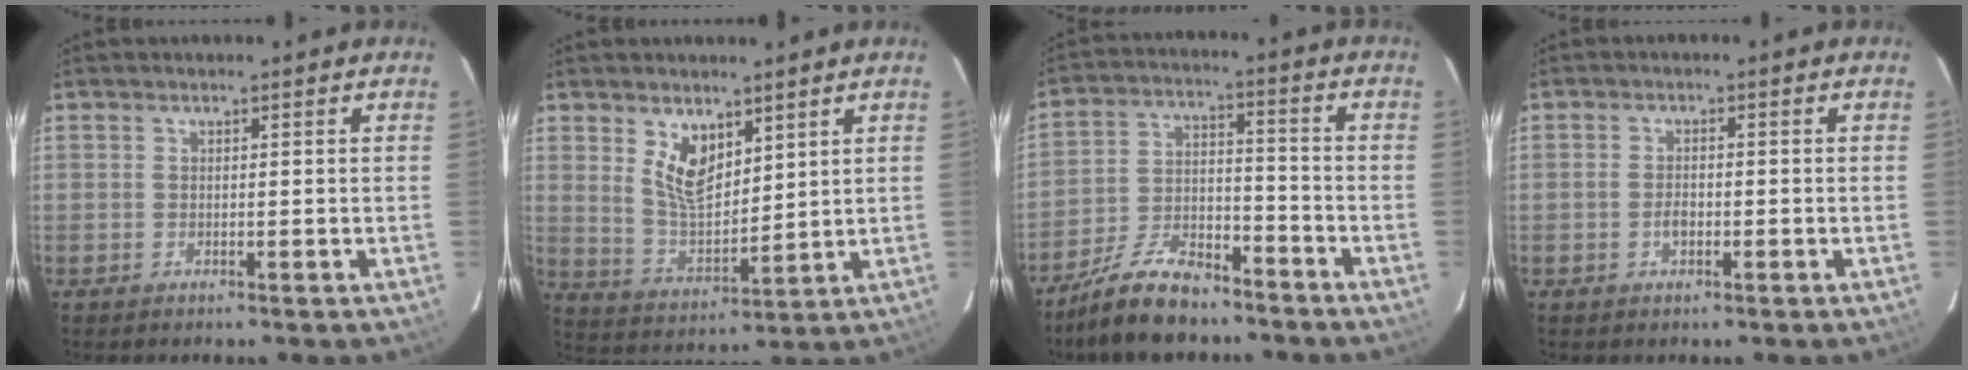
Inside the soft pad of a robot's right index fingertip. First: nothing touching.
{"total": 8.2, "force": [4.5, 4.3, 5.4], "torque": [-0.094, 0.000, 0.097]}
{"total": 13.0, "force": [-10.4, 4.5, 6.3], "torque": [-0.139, 0.006, -0.187]}
{"total": 2.1, "force": [-0.8, 1.3, 1.5], "torque": [-0.030, 0.004, -0.015]}